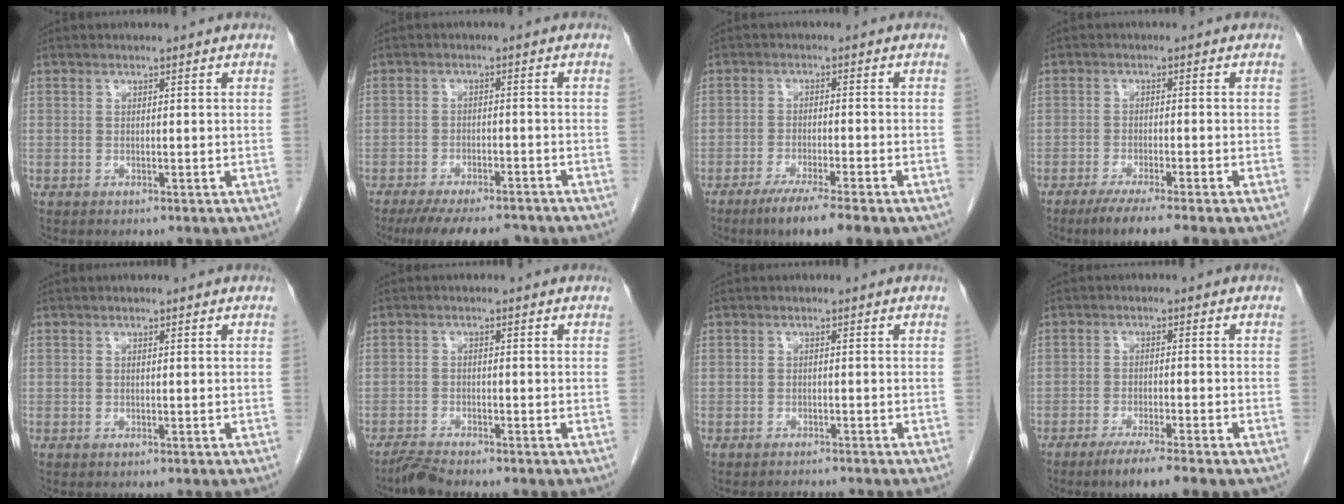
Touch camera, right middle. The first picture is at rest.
{"total": 12.1, "force": [-10.3, 3.0, 5.4], "torque": [-0.082, -0.007, -0.144]}
{"total": 9.1, "force": [-6.5, 0.4, 6.4], "torque": [-0.091, -0.020, -0.096]}
{"total": 6.6, "force": [-4.8, -0.4, 4.4], "torque": [-0.065, -0.015, -0.077]}
{"total": 0.0}
{"total": 2.4, "force": [-2.3, -0.2, 0.7], "torque": [-0.022, -0.011, -0.047]}
{"total": 1.6, "force": [-1.5, -0.6, 0.0], "torque": [-0.001, -0.006, -0.022]}
{"total": 6.8, "force": [-4.9, 0.0, 4.8], "torque": [-0.068, -0.015, -0.073]}